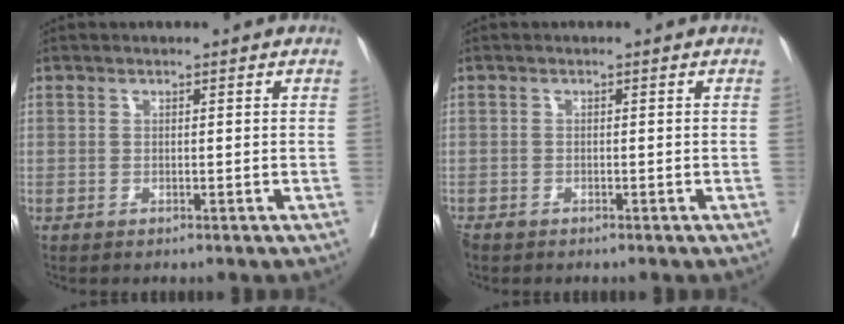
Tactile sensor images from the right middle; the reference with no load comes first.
{"total": 1.5, "force": [-1.2, 0.7, 0.4], "torque": [-0.011, -0.003, -0.021]}